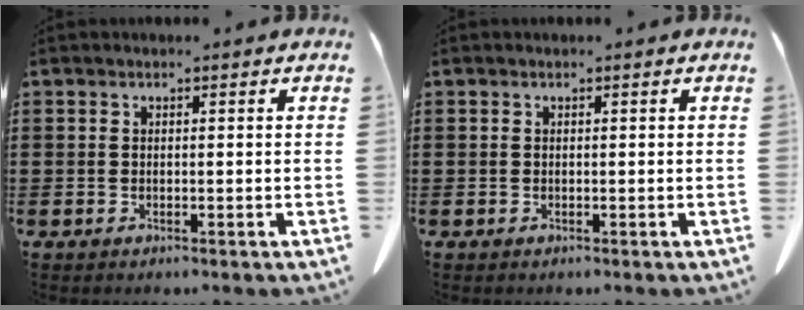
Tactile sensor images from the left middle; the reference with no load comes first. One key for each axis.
{"total": 0.0}